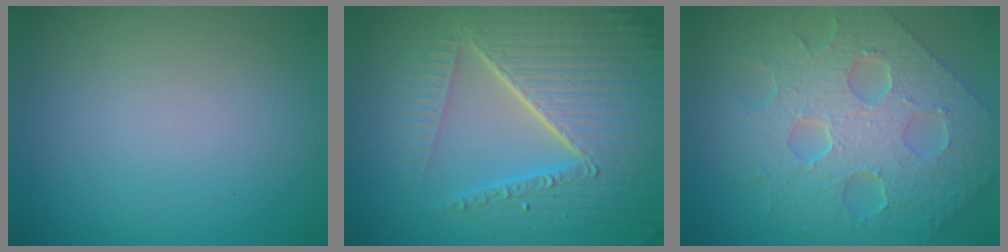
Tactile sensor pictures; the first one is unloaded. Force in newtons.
{"total": 8.5, "press": 5.9, "slide": 6.1}
{"total": 8.9, "press": 6.4, "slide": 6.2}